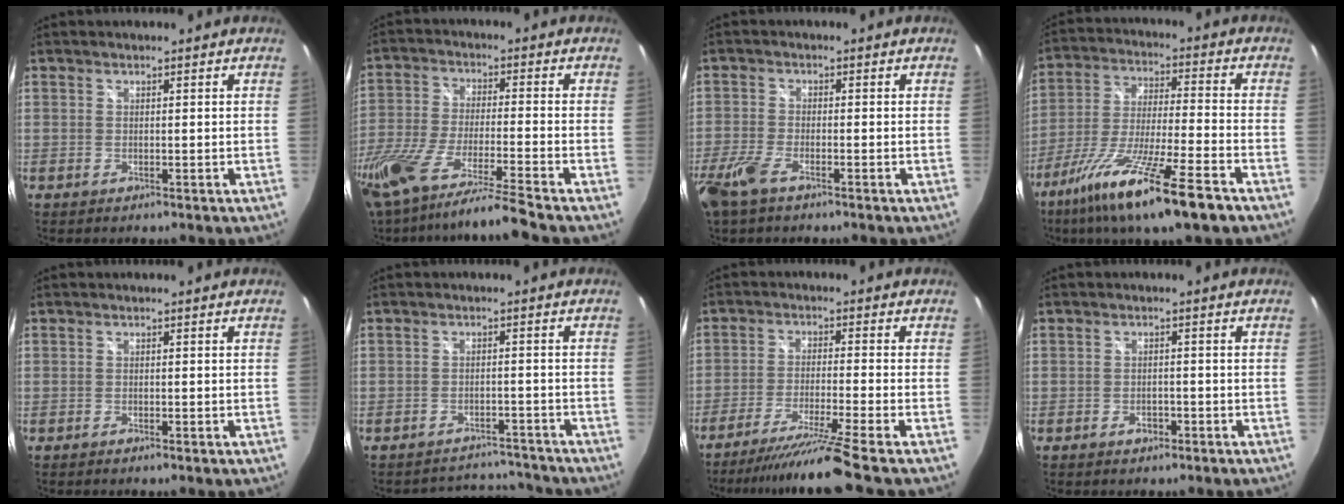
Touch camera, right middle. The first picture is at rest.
{"total": 18.1, "force": [-14.7, -0.3, 10.5], "torque": [-0.210, -0.057, -0.260]}
{"total": 7.2, "force": [-4.8, 2.5, 4.7], "torque": [-0.126, -0.018, -0.097]}
{"total": 18.9, "force": [-12.1, 1.9, 14.4], "torque": [-0.284, -0.050, -0.214]}
{"total": 0.6, "force": [-0.3, 0.1, 0.5], "torque": [-0.006, 0.001, -0.006]}
{"total": 7.2, "force": [-6.9, 2.2, 0.5], "torque": [-0.014, 0.016, -0.091]}
{"total": 11.3, "force": [-9.4, -3.2, 5.3], "torque": [-0.116, -0.021, -0.162]}
{"total": 1.9, "force": [-1.1, 1.3, 0.8], "torque": [-0.014, 0.001, -0.017]}